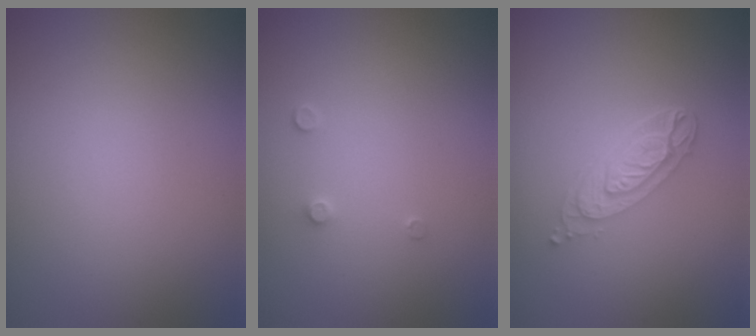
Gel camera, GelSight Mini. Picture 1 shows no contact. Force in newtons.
{"total": 0.8, "press": 0.8, "slide": 0.0}
{"total": 3.5, "press": 2.7, "slide": 2.2}